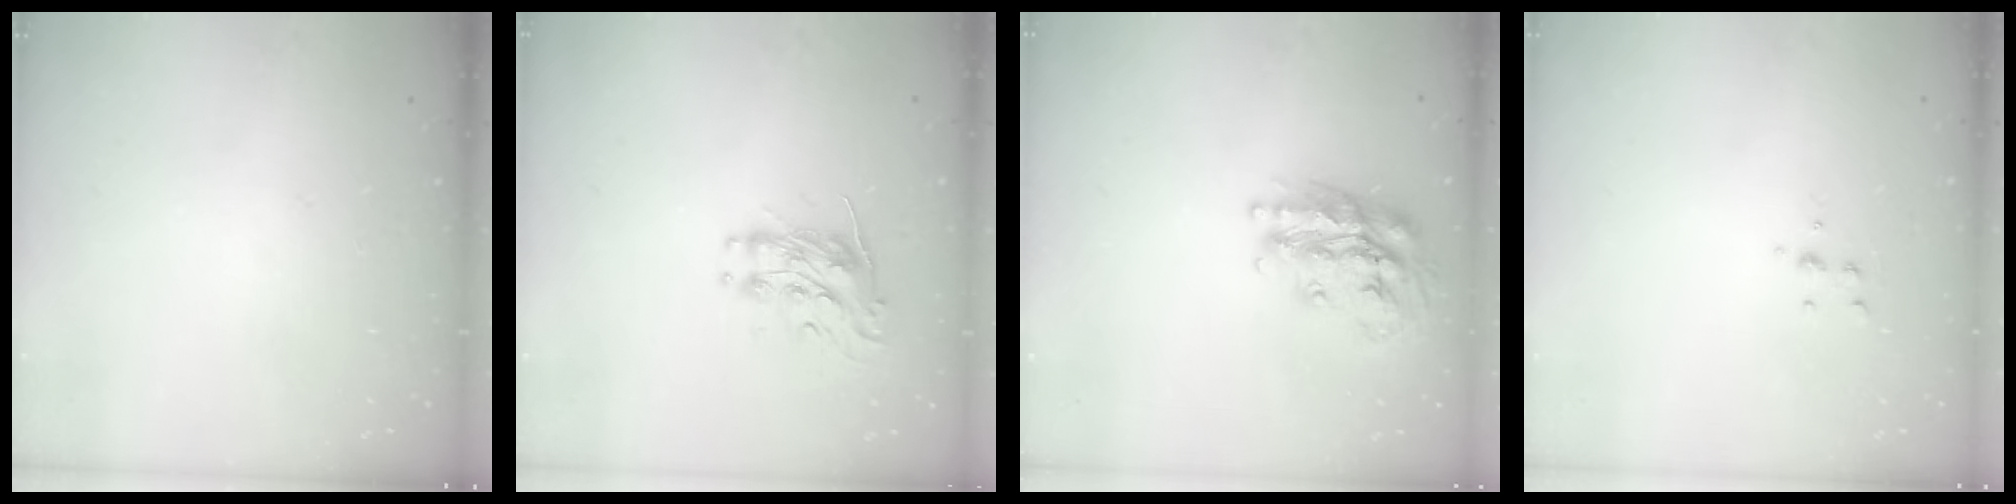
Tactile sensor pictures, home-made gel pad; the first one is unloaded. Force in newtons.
{"total": 8.9, "press": 8.9, "slide": 0.2}
{"total": 19.2, "press": 19.1, "slide": 1.6}
{"total": 5.3, "press": 5.3, "slide": 0.5}